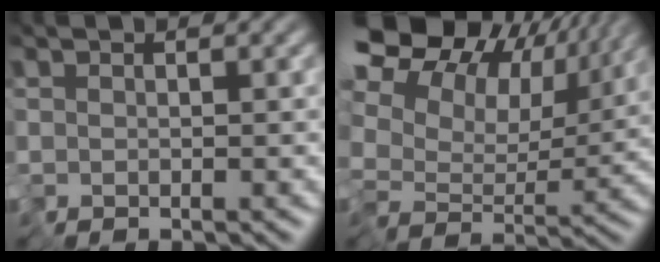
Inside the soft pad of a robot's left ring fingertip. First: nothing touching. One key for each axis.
{"total": 15.9, "fx": 7.7, "fy": 10.0, "fz": 9.6, "tx": -0.226, "ty": 0.057, "tz": 0.134}